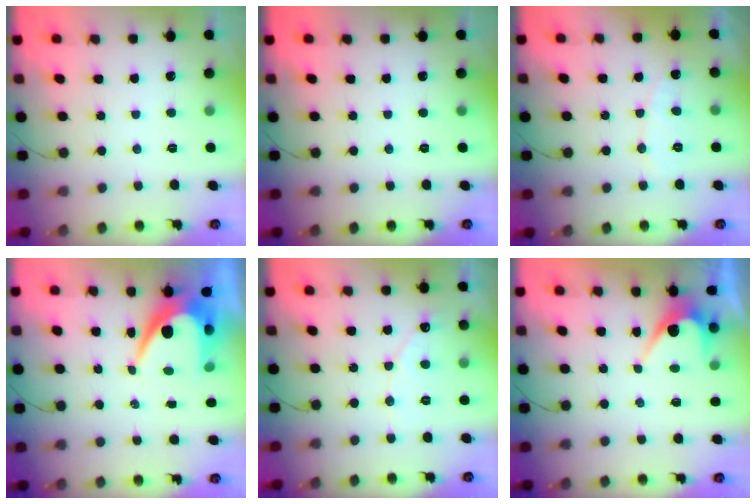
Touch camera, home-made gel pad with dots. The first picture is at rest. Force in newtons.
{"total": 0.0}
{"total": 5.2, "press": 5.2, "slide": 0.4}
{"total": 9.9, "press": 9.8, "slide": 1.0}
{"total": 5.0, "press": 5.0, "slide": 0.3}
{"total": 4.7, "press": 4.7, "slide": 0.3}